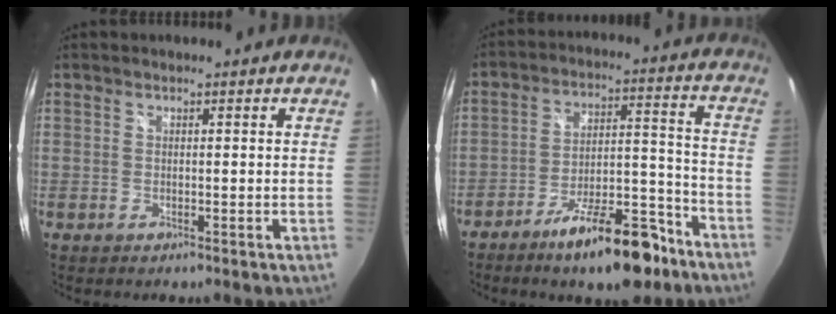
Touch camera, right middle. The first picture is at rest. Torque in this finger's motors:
{"motor_torque": [1.35, -0.79, 0.51, 0.11]}